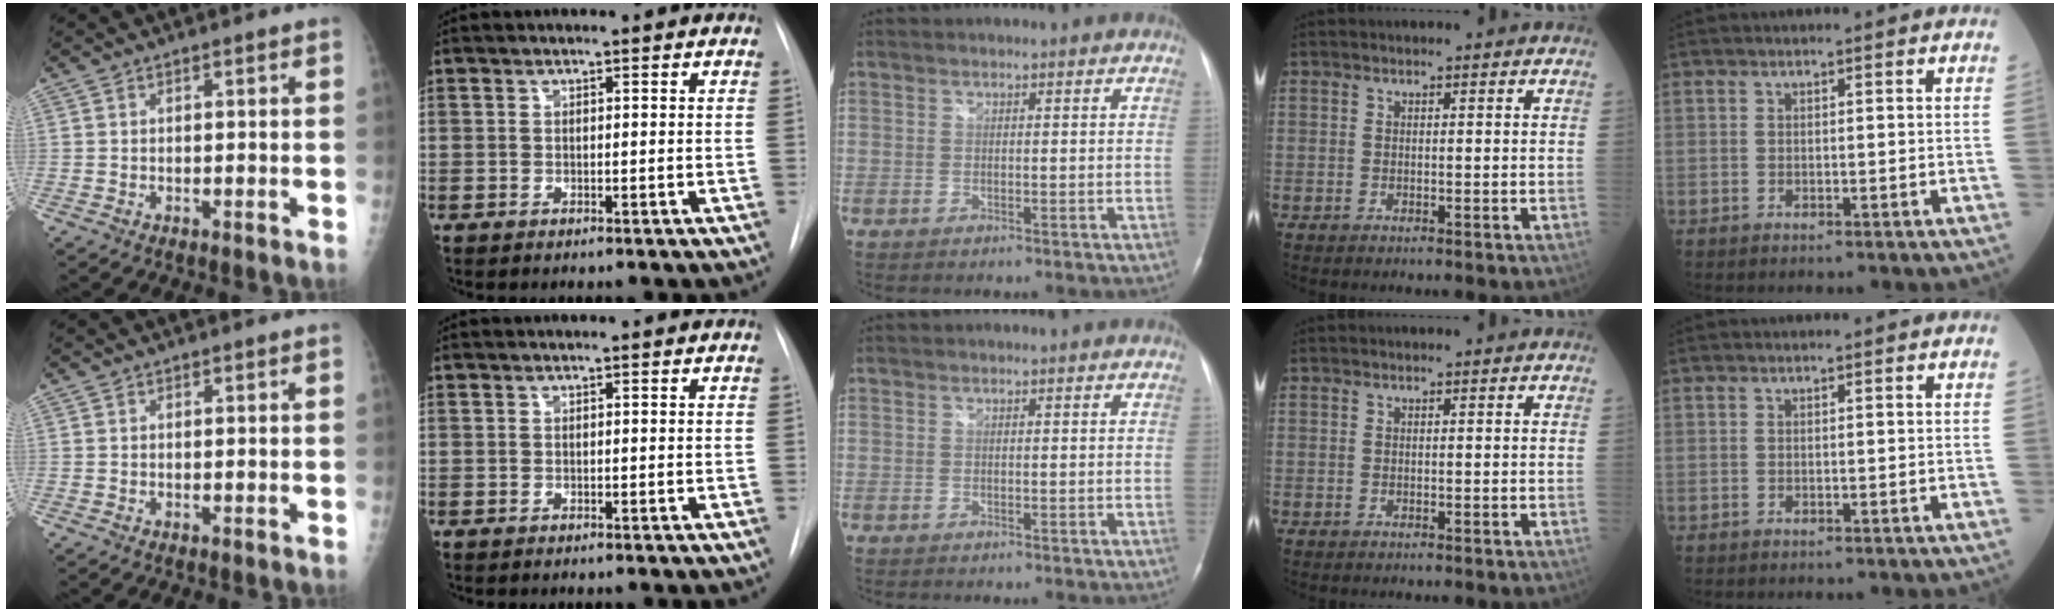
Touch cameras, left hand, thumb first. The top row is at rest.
{}